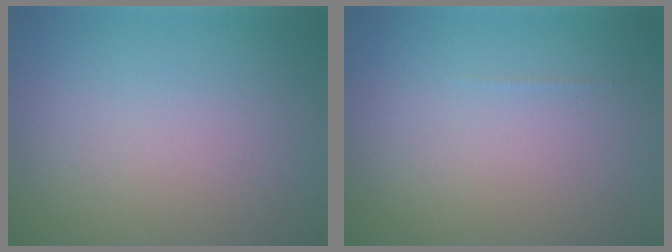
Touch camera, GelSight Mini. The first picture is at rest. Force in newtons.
{"total": 0.0}